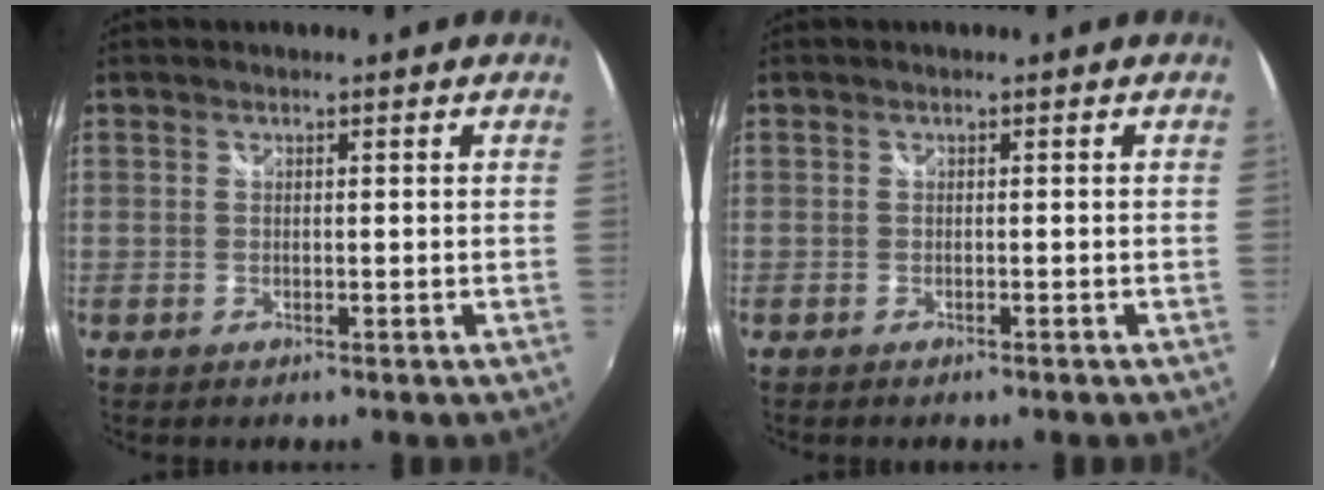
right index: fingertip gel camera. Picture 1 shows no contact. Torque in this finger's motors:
{"motor_torque": [-0.09, -0.15, 0.05, 0.00]}